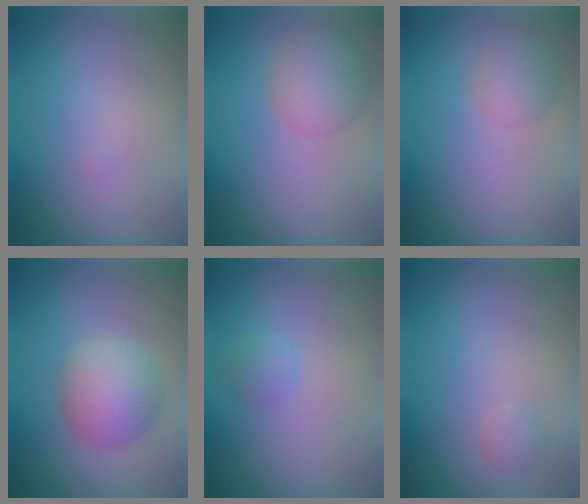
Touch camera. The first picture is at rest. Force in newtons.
{"total": 4.2, "press": 4.2, "slide": 0.2}
{"total": 2.2, "press": 2.2, "slide": 0.0}
{"total": 4.7, "press": 4.7, "slide": 0.1}
{"total": 1.1, "press": 1.1, "slide": 0.0}
{"total": 0.7, "press": 0.7, "slide": 0.1}